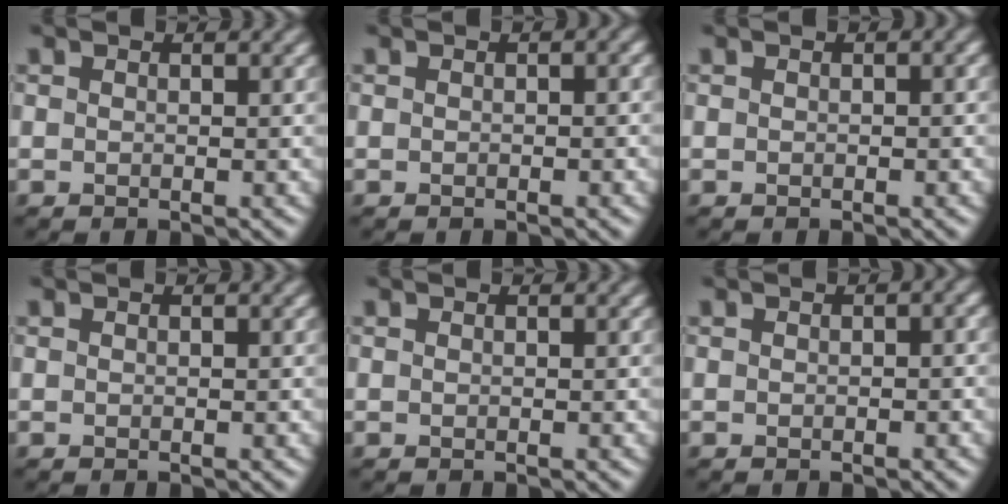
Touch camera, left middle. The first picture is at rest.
{"total": 1.0, "force": [-0.2, 0.4, 0.9], "torque": [-0.013, 0.003, 0.000]}
{"total": 0.9, "force": [-0.2, 0.4, 0.8], "torque": [-0.010, 0.004, 0.001]}
{"total": 0.0}
{"total": 0.0}
{"total": 1.7, "force": [0.0, 0.8, 1.4], "torque": [-0.016, 0.002, 0.002]}